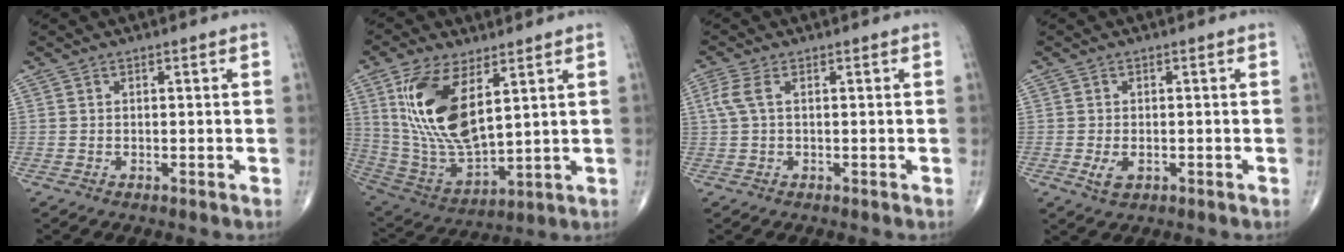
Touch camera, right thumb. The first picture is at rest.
{"total": 18.1, "force": [6.4, 8.1, 14.9], "torque": [-0.289, -0.028, 0.138]}
{"total": 3.2, "force": [0.7, 1.3, 2.8], "torque": [-0.090, 0.013, 0.017]}
{"total": 2.9, "force": [-0.8, 1.7, 2.2], "torque": [-0.041, -0.001, -0.010]}